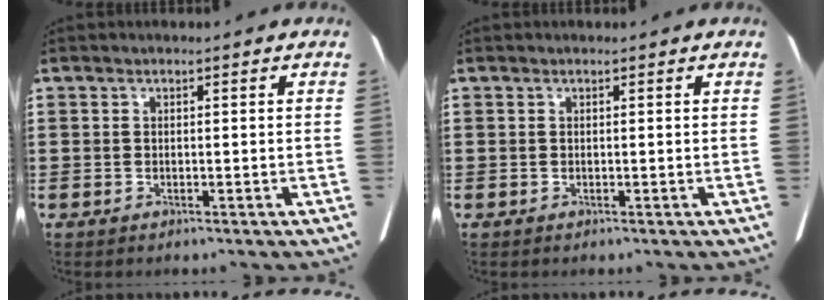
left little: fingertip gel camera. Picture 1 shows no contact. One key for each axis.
{"total": 0.0}